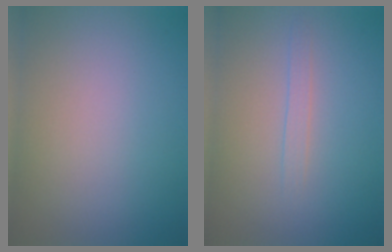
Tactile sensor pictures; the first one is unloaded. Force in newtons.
{"total": 1.2, "press": 1.2, "slide": 0.1}